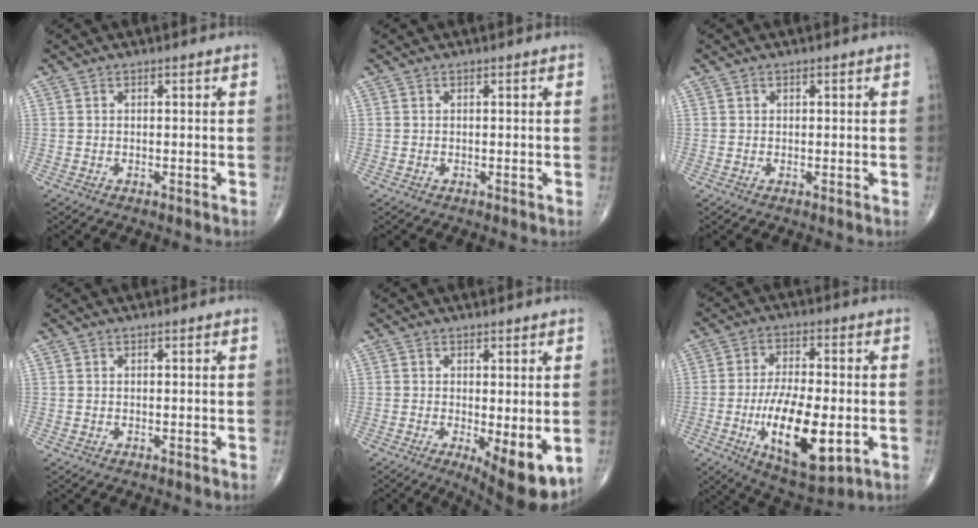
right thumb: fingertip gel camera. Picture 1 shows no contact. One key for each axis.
{"total": 0.0}
{"total": 0.0}
{"total": 0.0}
{"total": 8.9, "fx": -2.0, "fy": 3.0, "fz": 8.1, "tx": -0.110, "ty": -0.023, "tz": -0.023}
{"total": 16.9, "fx": -4.2, "fy": 6.9, "fz": 14.9, "tx": -0.248, "ty": -0.001, "tz": -0.059}